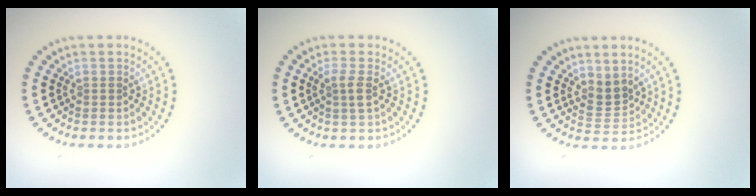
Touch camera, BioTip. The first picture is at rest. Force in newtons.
{"total": 1.6, "press": 1.4, "slide": 0.8}
{"total": 2.3, "press": 1.6, "slide": 1.5}